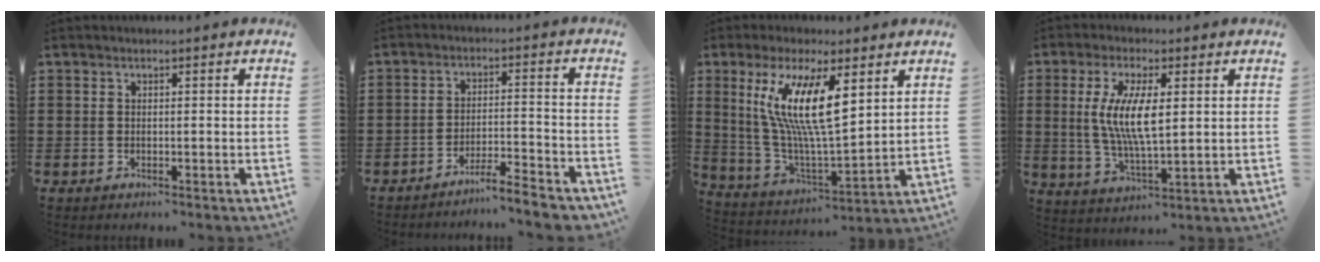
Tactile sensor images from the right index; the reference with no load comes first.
{"total": 5.0, "force": [-4.7, -0.3, 1.7], "torque": [-0.029, -0.009, -0.092]}
{"total": 12.6, "force": [5.0, 2.7, 11.2], "torque": [-0.235, -0.018, 0.087]}
{"total": 8.7, "force": [1.3, 2.7, 8.1], "torque": [-0.164, 0.004, 0.022]}